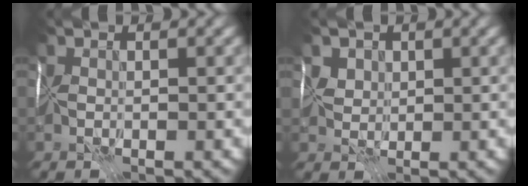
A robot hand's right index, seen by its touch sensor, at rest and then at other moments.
{"total": 2.0, "force": [1.7, 1.0, 0.3], "torque": [0.003, 0.003, 0.034]}